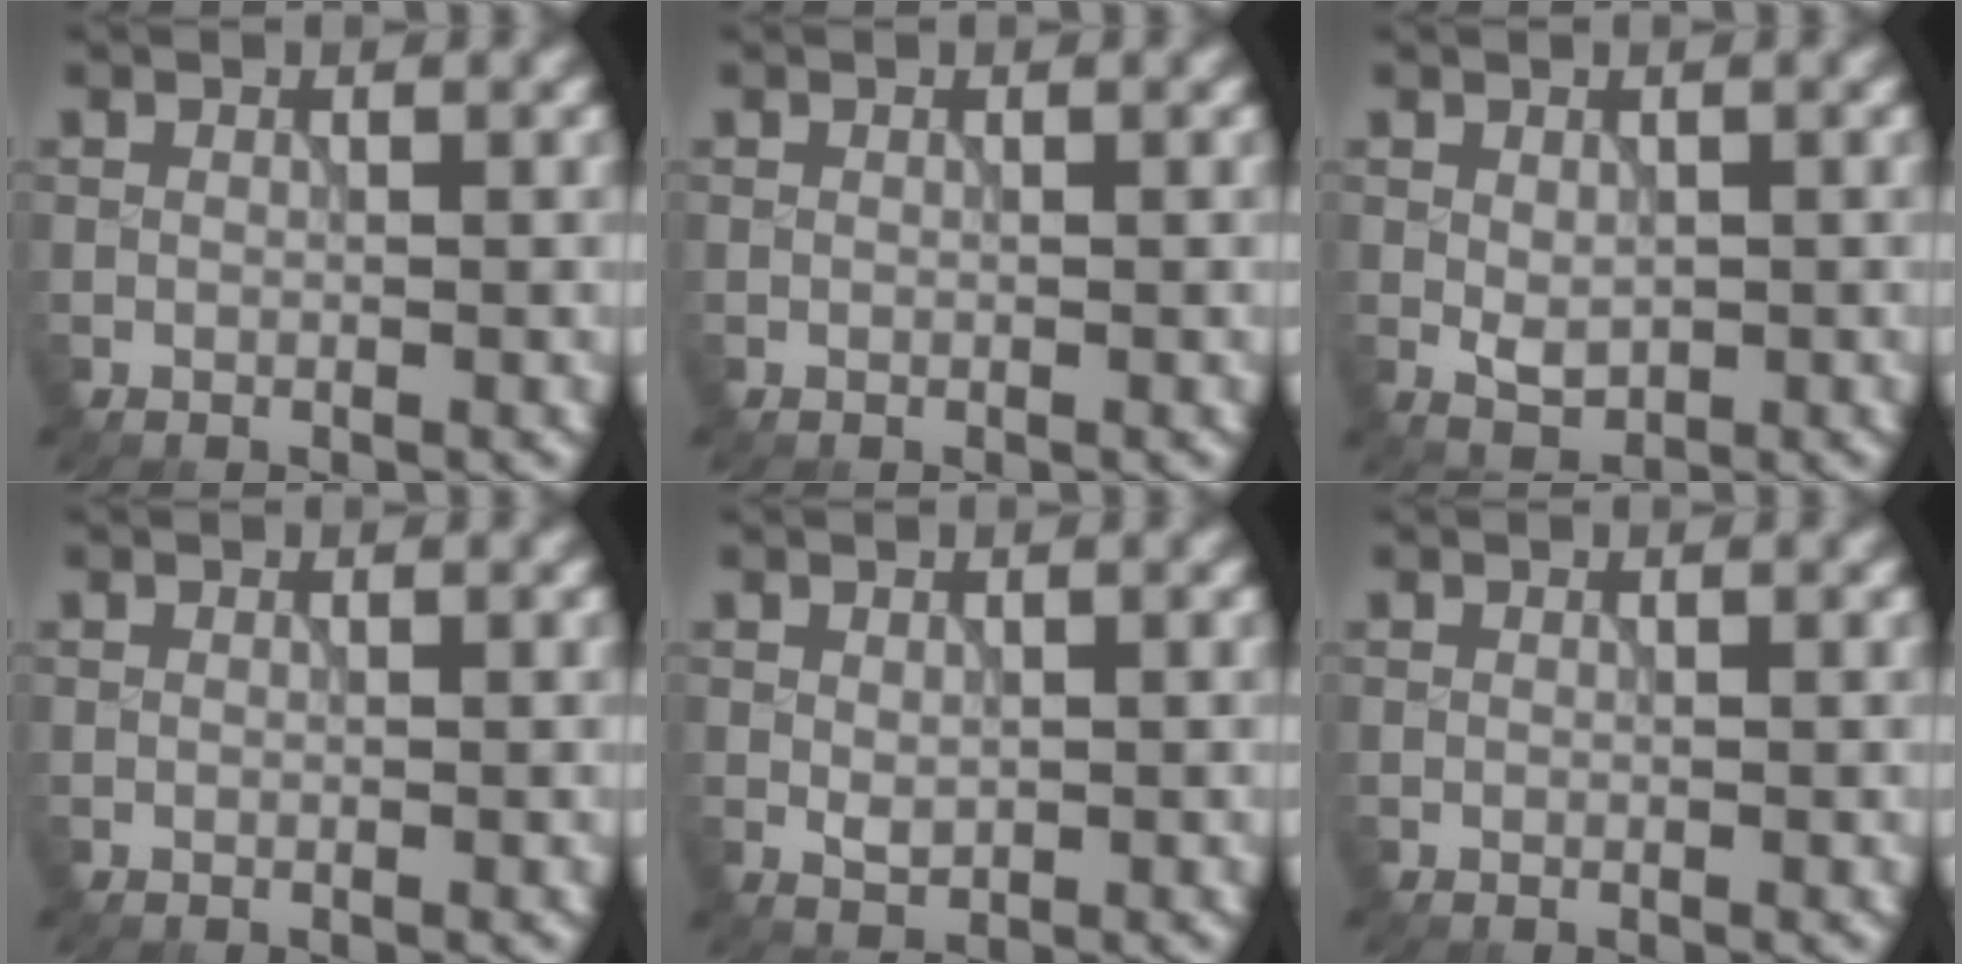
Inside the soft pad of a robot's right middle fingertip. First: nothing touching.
{"total": 0.0}
{"total": 2.0, "force": [-0.1, 1.3, 1.5], "torque": [-0.027, -0.004, 0.003]}
{"total": 0.0}
{"total": 1.3, "force": [0.1, 0.9, 1.0], "torque": [-0.019, -0.003, 0.005]}
{"total": 0.0}